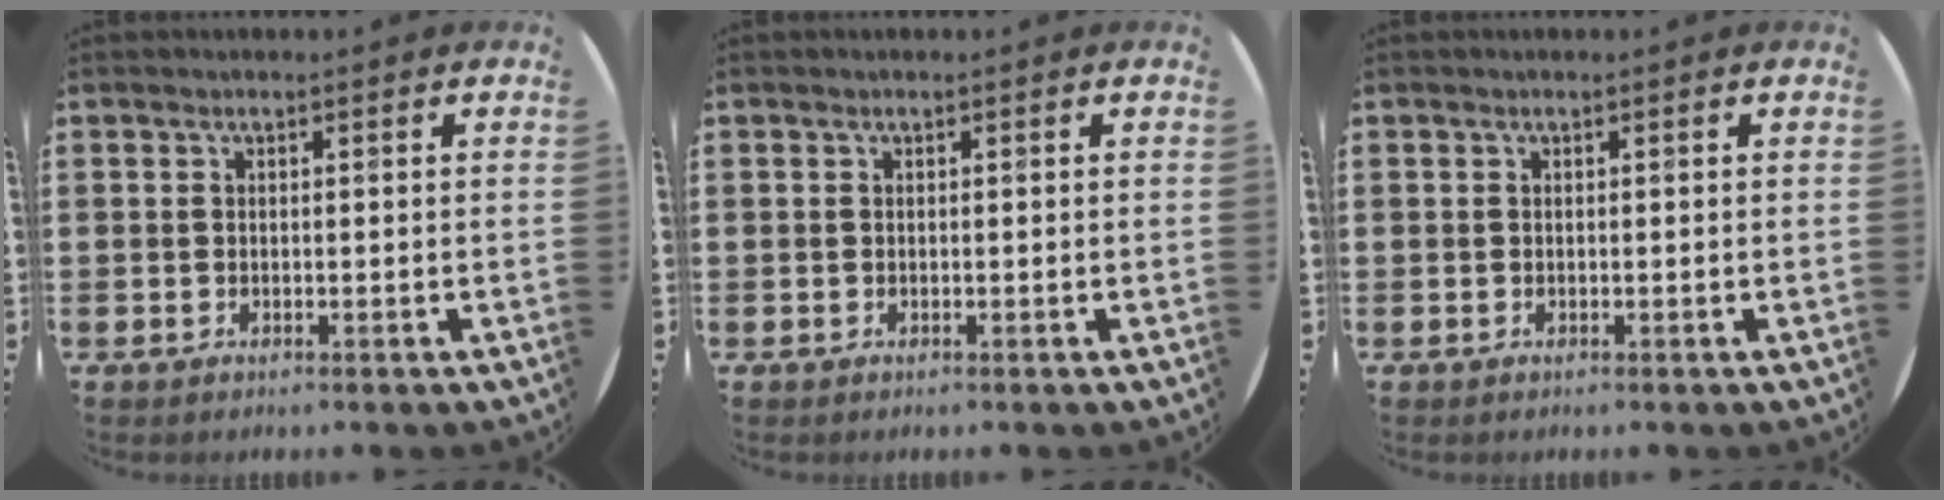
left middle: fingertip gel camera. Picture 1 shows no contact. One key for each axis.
{"total": 0.0}
{"total": 0.0}